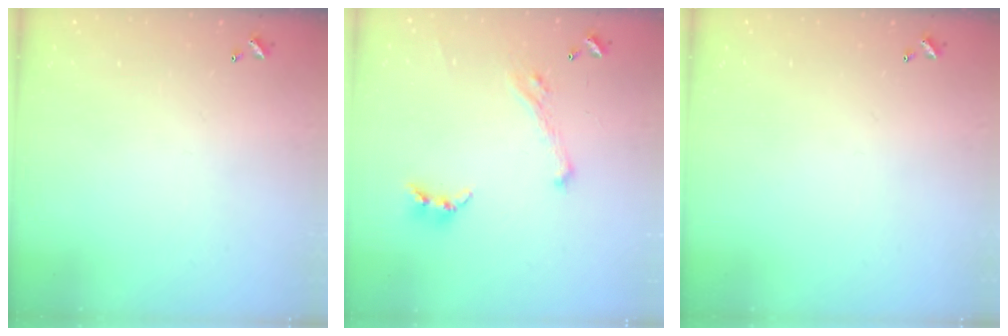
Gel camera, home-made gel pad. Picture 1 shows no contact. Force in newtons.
{"total": 2.7, "press": 2.7, "slide": 0.4}
{"total": 0.0}